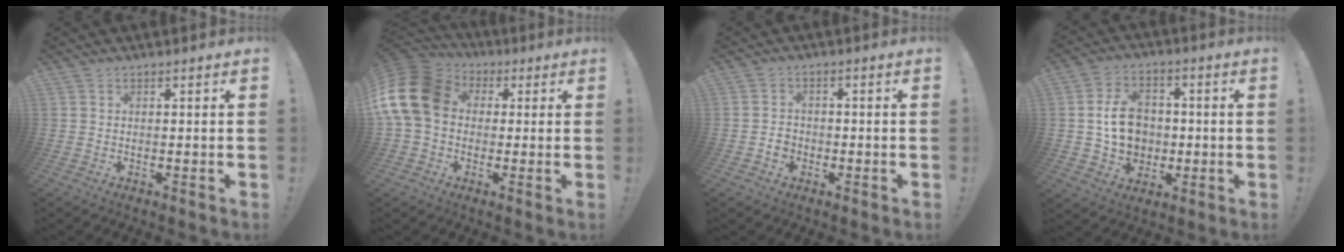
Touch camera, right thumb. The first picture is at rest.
{"total": 17.6, "force": [2.5, 13.0, 11.6], "torque": [-0.225, 0.009, 0.052]}
{"total": 3.4, "force": [-1.7, 2.6, 1.4], "torque": [-0.014, 0.007, -0.030]}
{"total": 12.5, "force": [0.1, 10.2, 7.2], "torque": [-0.105, 0.009, 0.008]}